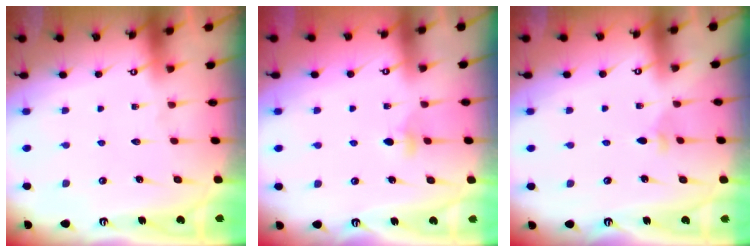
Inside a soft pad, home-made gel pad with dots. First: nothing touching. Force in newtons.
{"total": 3.4, "press": 3.3, "slide": 0.7}
{"total": 2.5, "press": 2.4, "slide": 0.6}